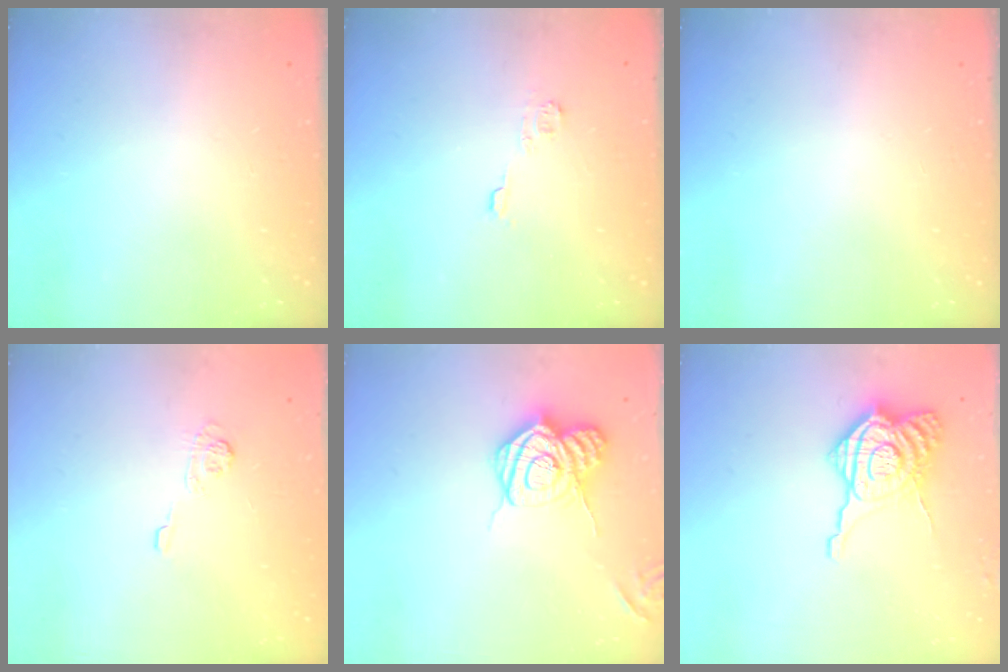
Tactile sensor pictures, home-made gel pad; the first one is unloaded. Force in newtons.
{"total": 4.3, "press": 4.3, "slide": 0.6}
{"total": 0.0}
{"total": 4.5, "press": 4.2, "slide": 1.6}
{"total": 14.1, "press": 14.0, "slide": 1.3}
{"total": 12.9, "press": 12.8, "slide": 1.3}